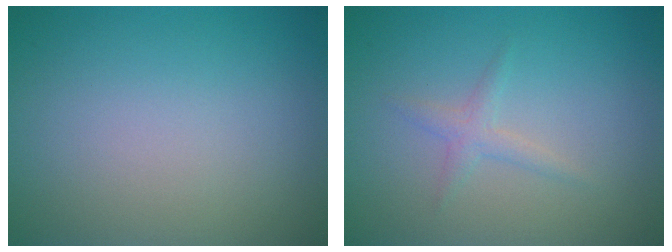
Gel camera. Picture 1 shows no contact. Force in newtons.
{"total": 1.3, "press": 1.3, "slide": 0.0}